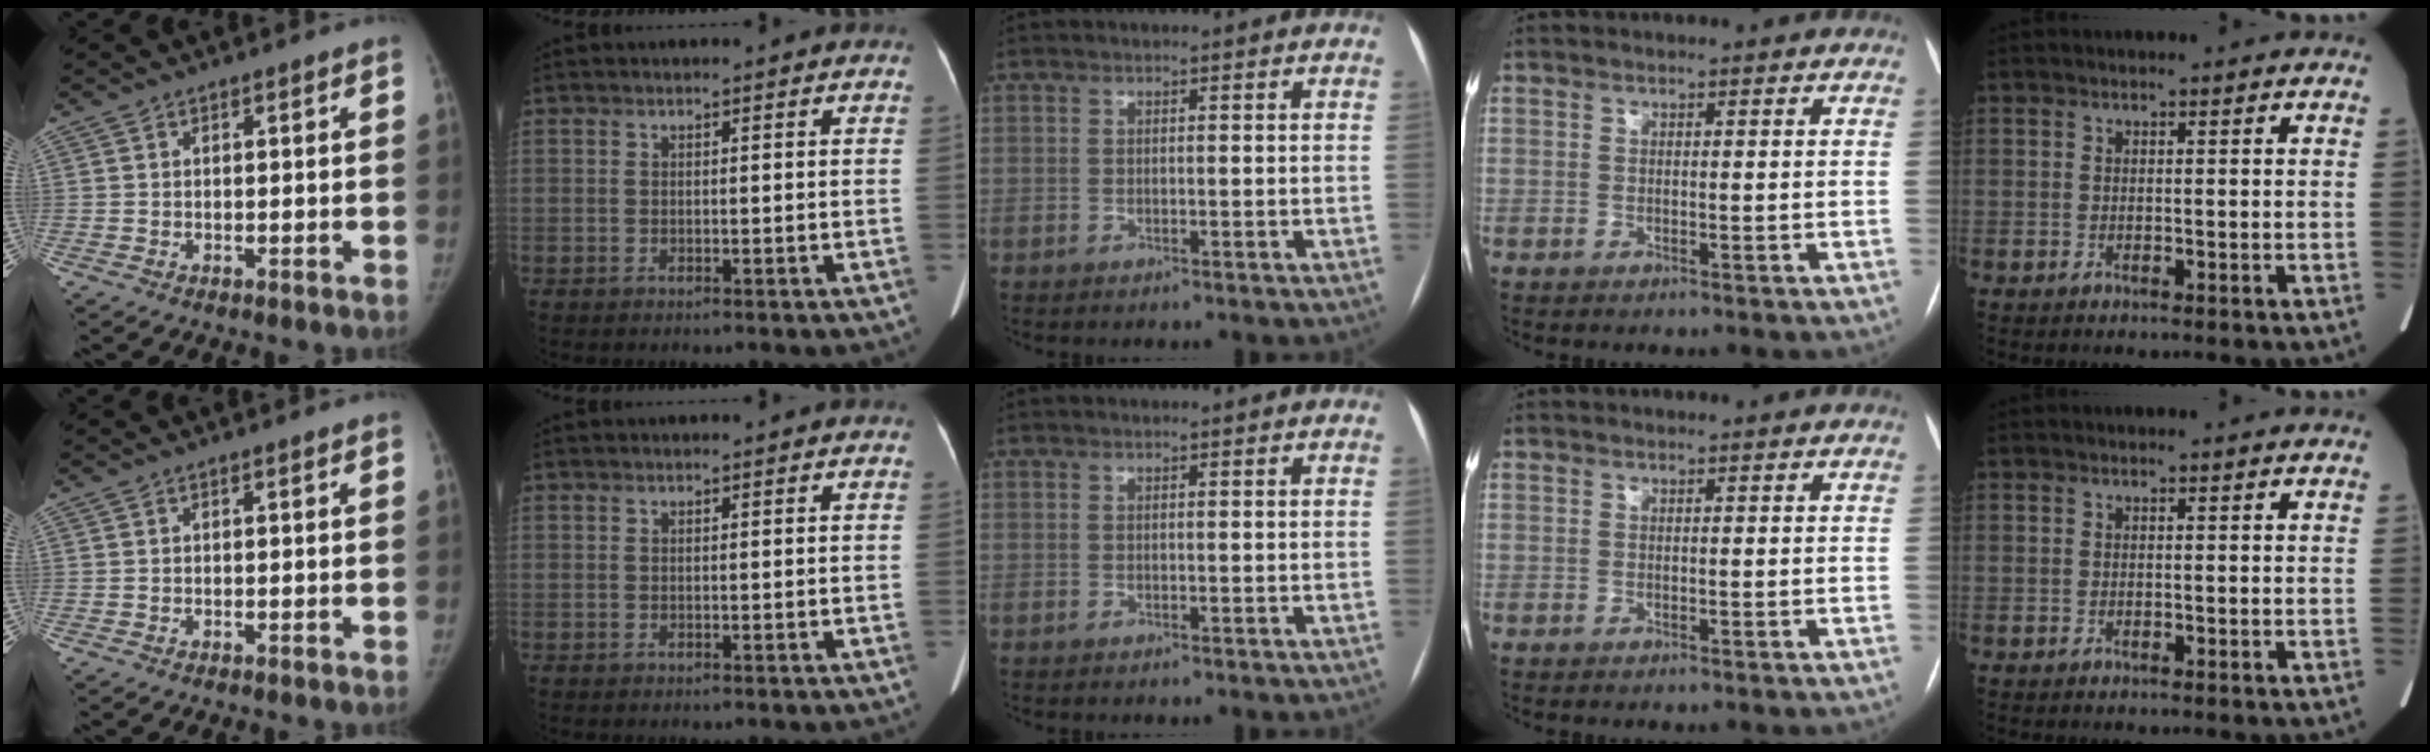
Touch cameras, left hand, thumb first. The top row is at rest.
{}